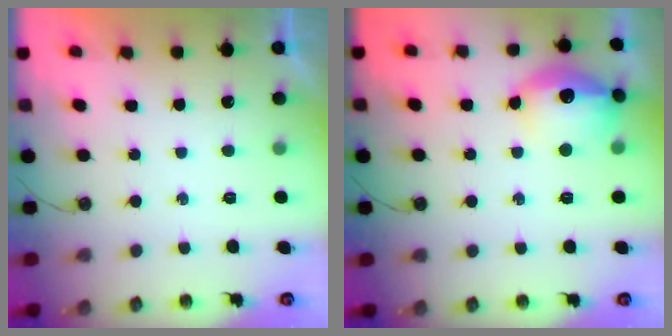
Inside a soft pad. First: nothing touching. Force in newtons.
{"total": 14.9, "press": 14.8, "slide": 1.1}